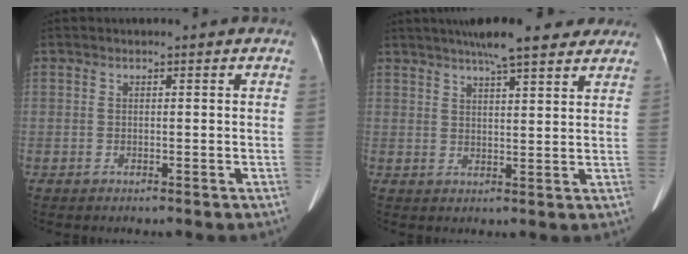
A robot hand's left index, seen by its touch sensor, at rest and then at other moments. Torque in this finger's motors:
{"motor_torque": [0.95, -1.19, 0.48, 0.10]}